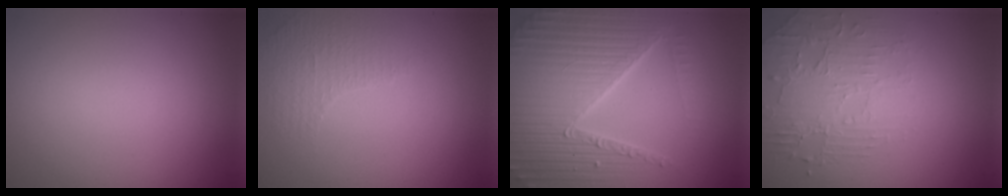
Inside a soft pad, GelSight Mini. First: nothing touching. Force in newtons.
{"total": 1.1, "press": 0.7, "slide": 0.8}
{"total": 7.0, "press": 6.8, "slide": 1.5}
{"total": 2.2, "press": 1.7, "slide": 1.5}